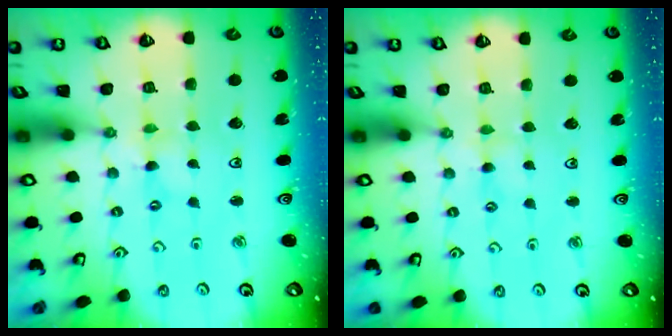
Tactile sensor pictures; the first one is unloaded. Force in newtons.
{"total": 1.8, "press": 1.8, "slide": 0.4}